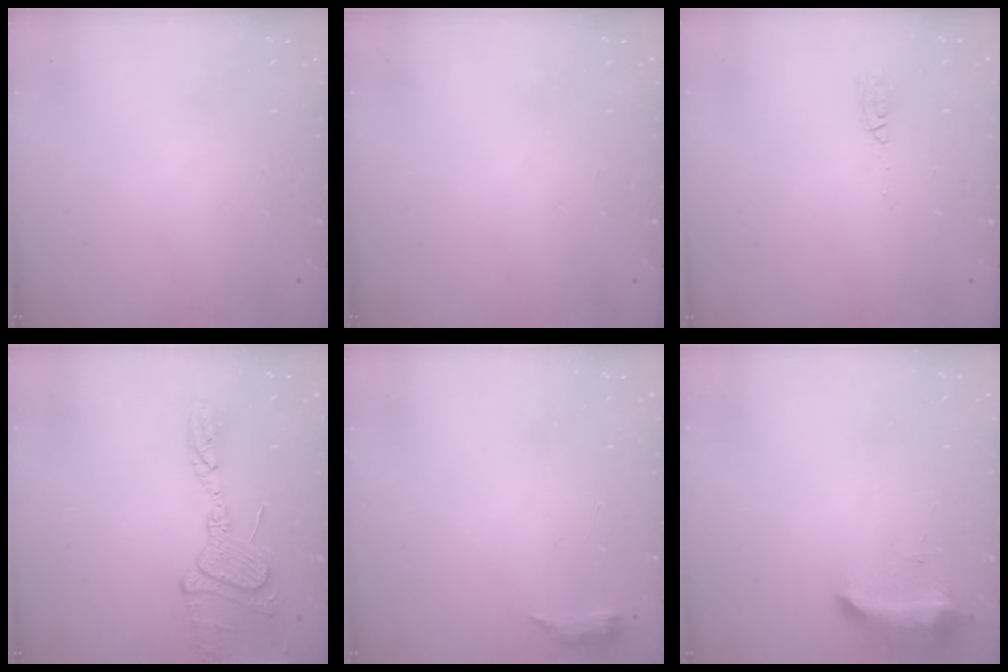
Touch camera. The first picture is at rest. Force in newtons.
{"total": 0.0}
{"total": 5.4, "press": 4.1, "slide": 3.5}
{"total": 14.7, "press": 14.6, "slide": 1.2}
{"total": 4.6, "press": 4.5, "slide": 0.8}
{"total": 9.2, "press": 9.2, "slide": 0.6}